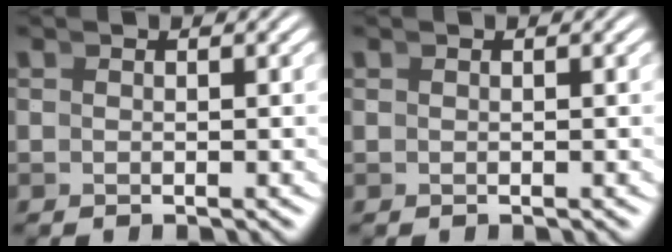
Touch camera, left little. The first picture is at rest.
{"total": 0.0}